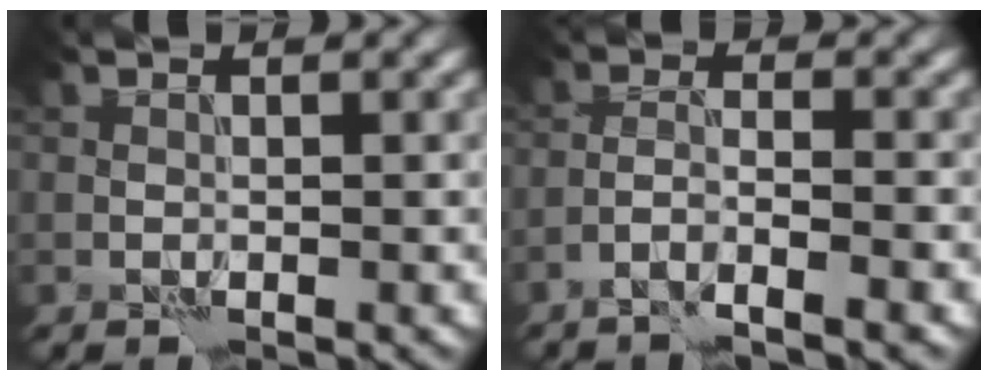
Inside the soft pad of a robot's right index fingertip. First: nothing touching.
{"total": 2.5, "force": [-1.8, 0.0, 1.7], "torque": [-0.031, 0.004, -0.040]}